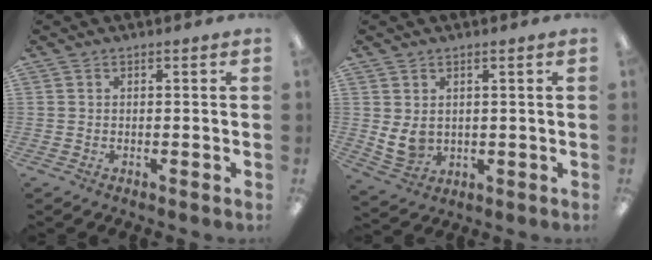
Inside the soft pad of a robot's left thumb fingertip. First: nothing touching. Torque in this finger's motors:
{"motor_torque": [0.69, 0.64, 0.66, -0.51, 0.00]}